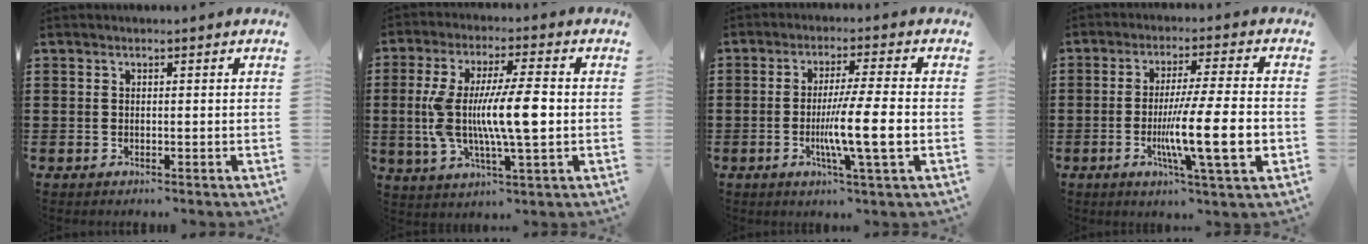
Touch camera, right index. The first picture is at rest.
{"total": 11.7, "force": [-0.6, 2.7, 11.3], "torque": [-0.224, -0.007, -0.015]}
{"total": 9.5, "force": [-1.9, 0.0, 9.3], "torque": [-0.169, -0.018, -0.037]}
{"total": 13.7, "force": [-3.1, 1.4, 13.2], "torque": [-0.237, -0.021, -0.060]}